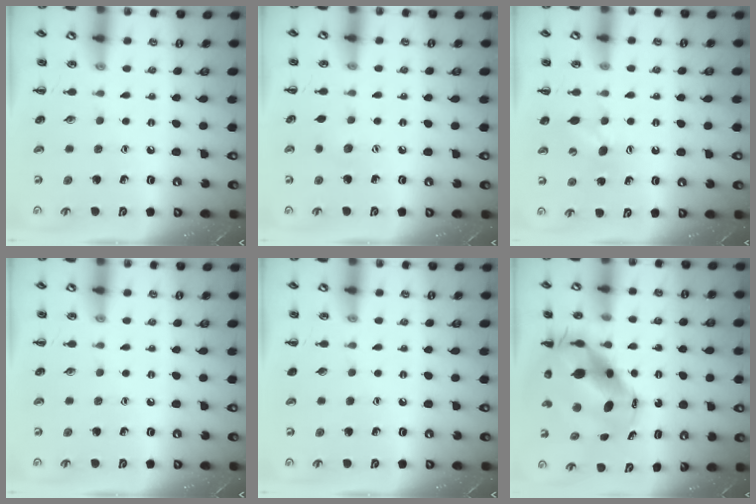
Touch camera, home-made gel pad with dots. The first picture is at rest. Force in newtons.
{"total": 4.8, "press": 4.7, "slide": 1.1}
{"total": 5.5, "press": 5.4, "slide": 1.5}
{"total": 0.0}
{"total": 0.0}
{"total": 10.4, "press": 10.1, "slide": 2.7}